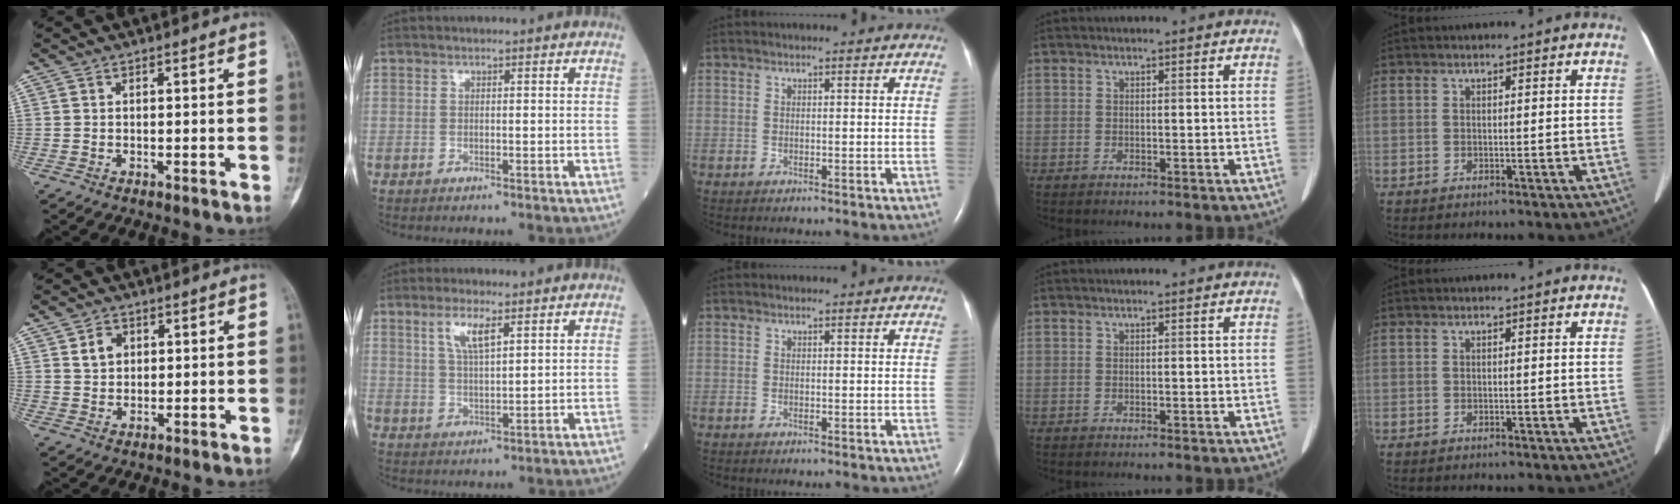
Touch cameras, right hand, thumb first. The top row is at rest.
{"thumb": {"total": 3.8, "force": [1.4, 3.0, 1.8], "torque": [-0.014, -0.005, 0.026]}, "index": {"total": 5.1, "force": [2.7, 1.0, 4.2], "torque": [-0.087, 0.001, 0.054]}}